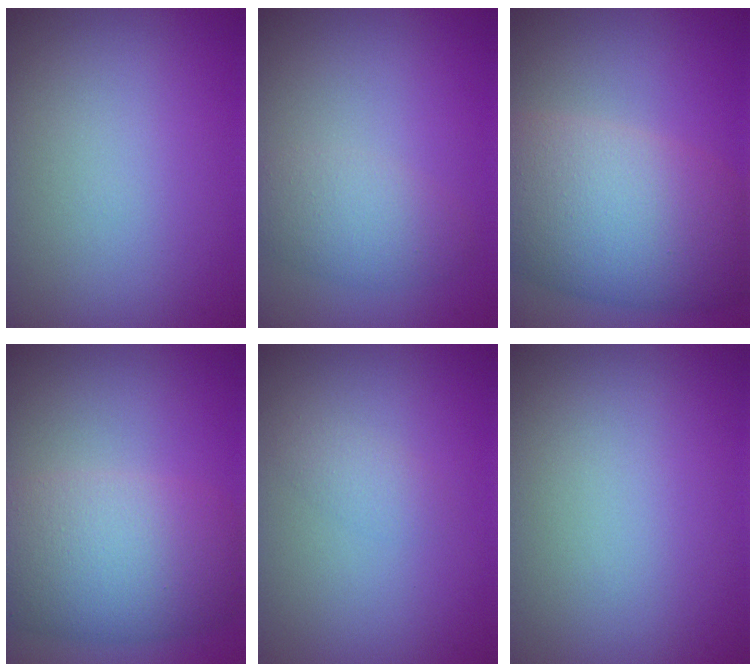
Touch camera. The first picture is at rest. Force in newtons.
{"total": 2.9, "press": 2.9, "slide": 0.1}
{"total": 10.2, "press": 10.2, "slide": 0.6}
{"total": 8.4, "press": 8.4, "slide": 0.6}
{"total": 1.1, "press": 1.1, "slide": 0.0}
{"total": 0.0}